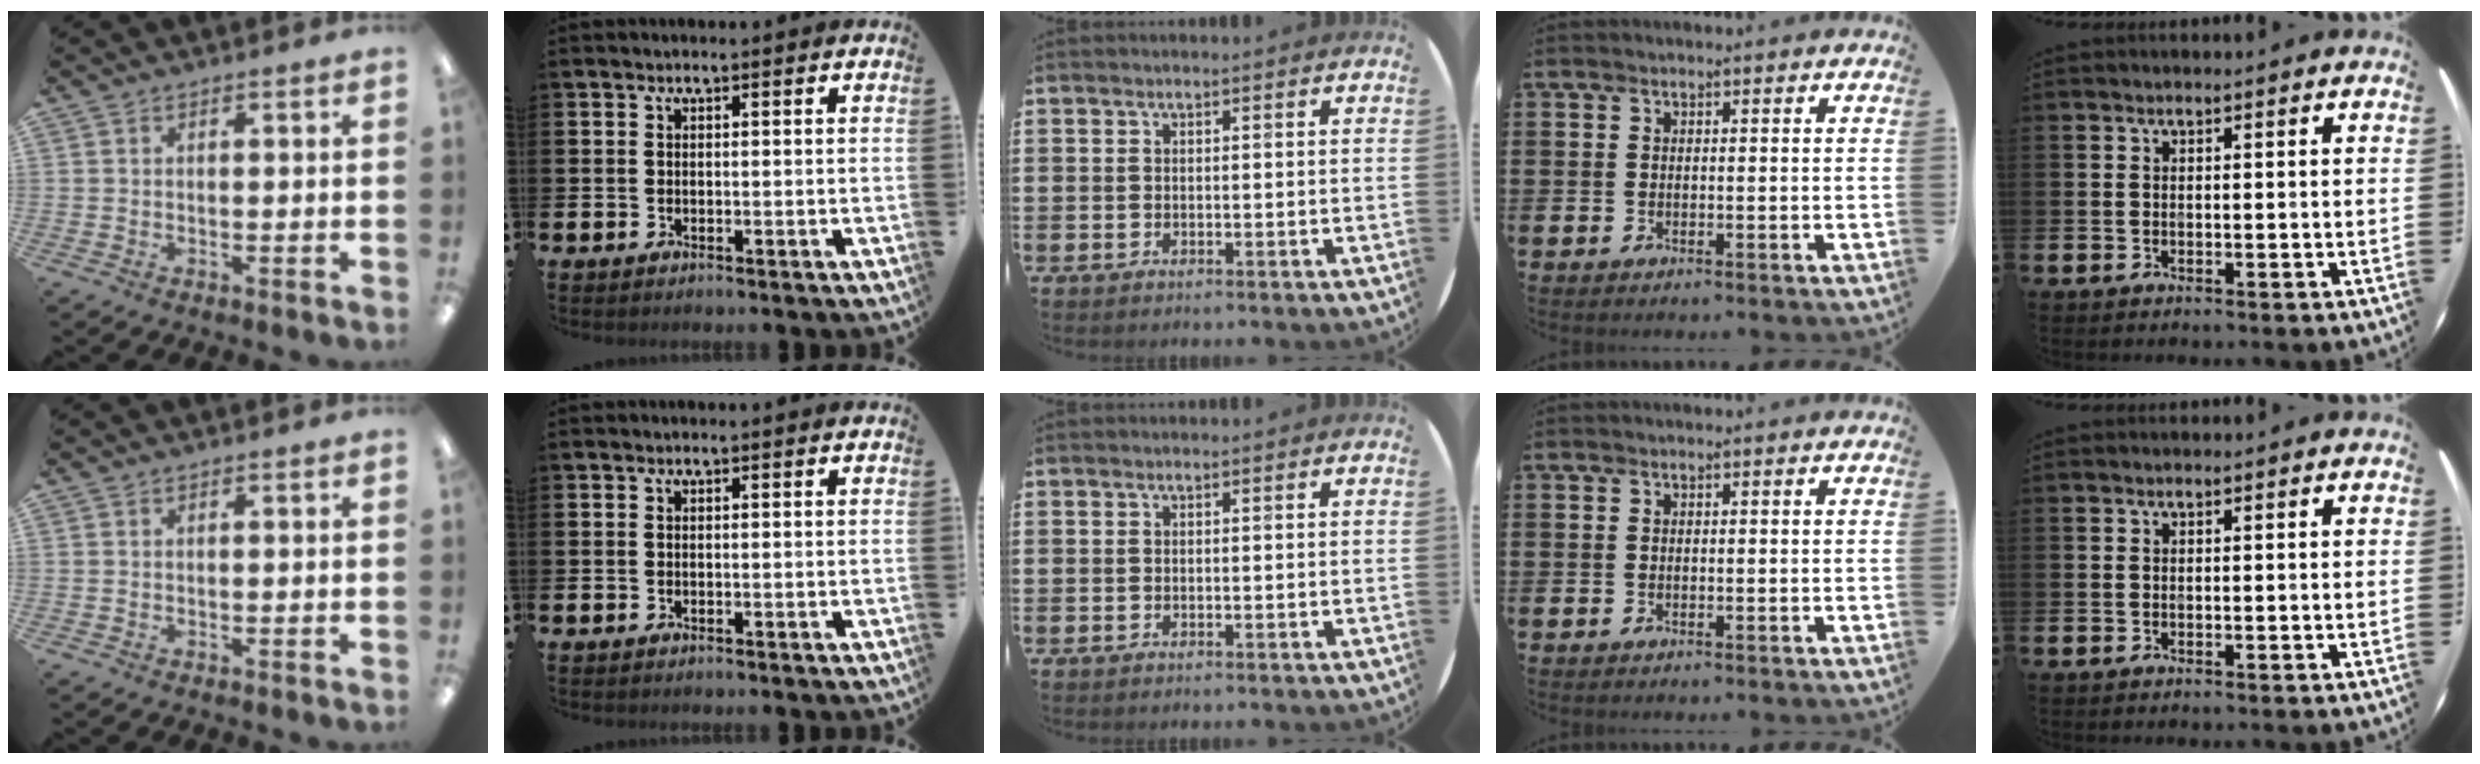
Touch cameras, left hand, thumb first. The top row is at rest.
{}